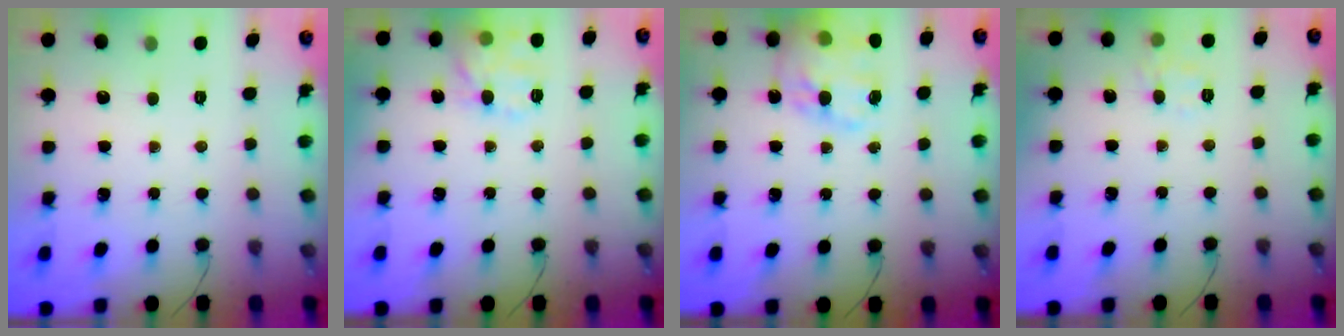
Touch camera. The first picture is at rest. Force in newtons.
{"total": 9.4, "press": 9.4, "slide": 0.4}
{"total": 19.0, "press": 18.5, "slide": 4.2}
{"total": 4.1, "press": 3.8, "slide": 1.6}